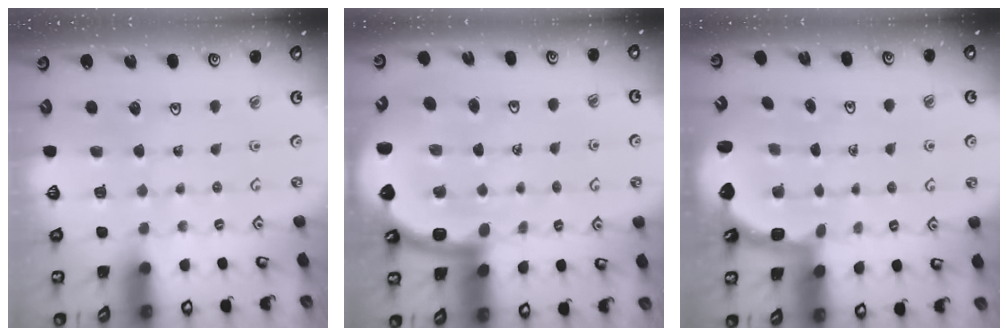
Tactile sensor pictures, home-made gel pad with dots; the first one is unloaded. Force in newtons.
{"total": 9.2, "press": 8.9, "slide": 2.2}
{"total": 2.6, "press": 2.2, "slide": 1.4}